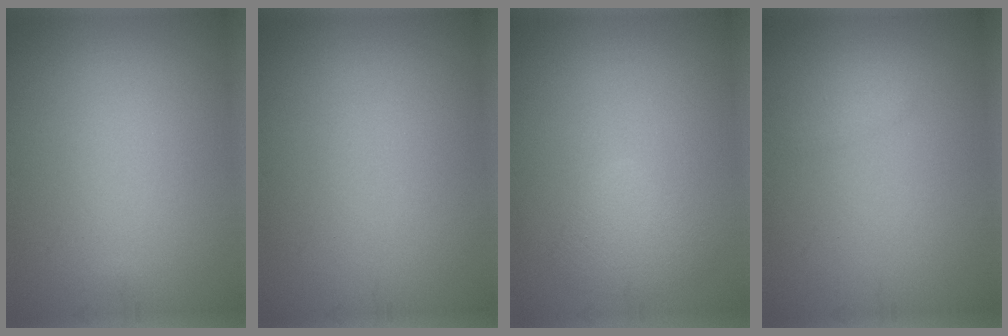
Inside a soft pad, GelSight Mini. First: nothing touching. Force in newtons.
{"total": 0.0}
{"total": 2.0, "press": 2.0, "slide": 0.2}
{"total": 1.0, "press": 1.0, "slide": 0.1}